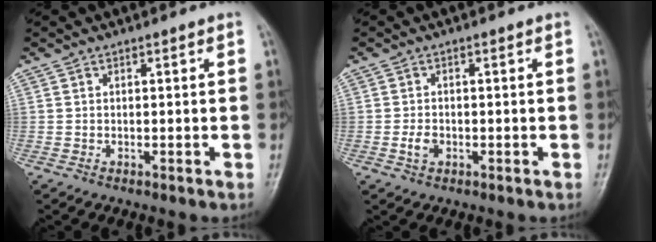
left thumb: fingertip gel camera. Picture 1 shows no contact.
{"total": 2.2, "force": [-0.7, 1.6, 1.4], "torque": [-0.024, 0.003, -0.013]}